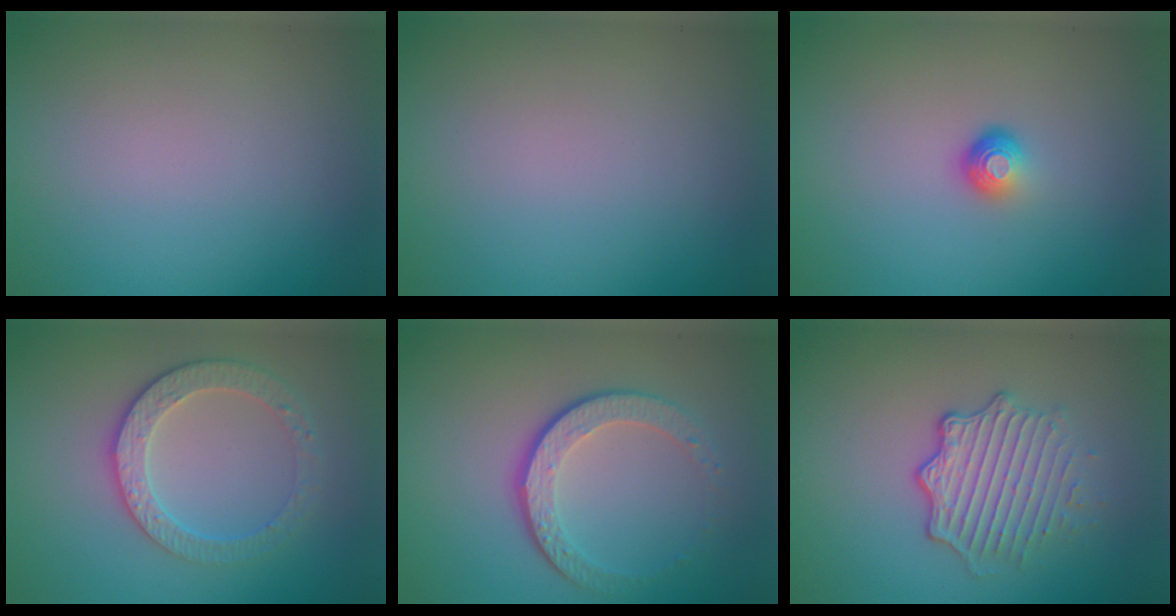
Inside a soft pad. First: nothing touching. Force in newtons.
{"total": 0.0}
{"total": 1.6, "press": 1.0, "slide": 1.3}
{"total": 3.3, "press": 3.1, "slide": 1.2}
{"total": 4.5, "press": 3.1, "slide": 3.3}
{"total": 4.9, "press": 3.3, "slide": 3.6}